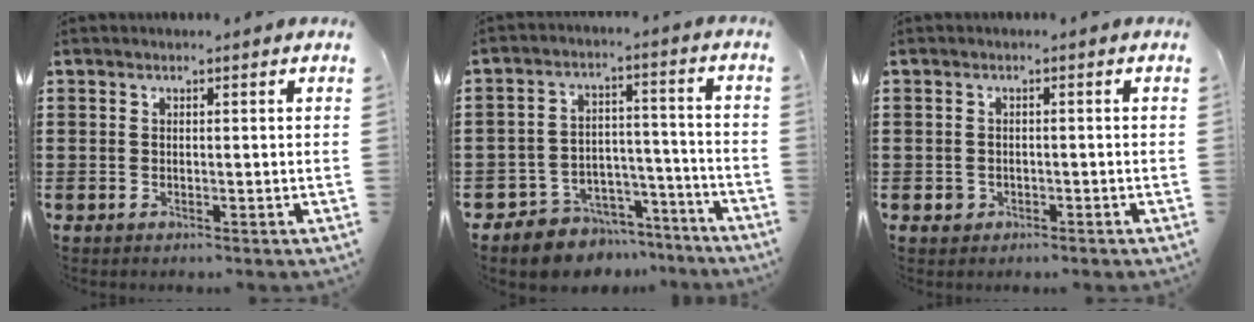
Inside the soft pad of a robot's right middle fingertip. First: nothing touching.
{"total": 6.3, "force": [-5.7, 2.6, -0.1], "torque": [0.000, 0.029, -0.113]}
{"total": 1.1, "force": [-0.6, 0.9, 0.3], "torque": [-0.008, 0.003, -0.014]}